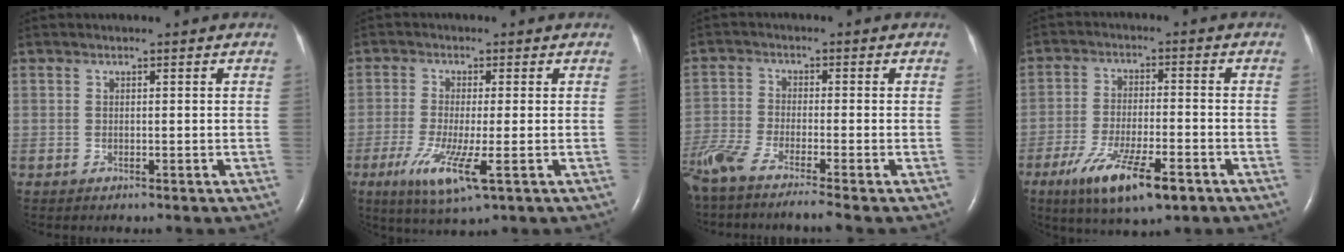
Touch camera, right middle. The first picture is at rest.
{"total": 7.9, "force": [-3.2, 0.7, 7.2], "torque": [-0.148, -0.026, -0.055]}
{"total": 9.8, "force": [-8.0, -0.4, 5.6], "torque": [-0.108, -0.028, -0.141]}
{"total": 11.4, "force": [-6.5, 2.6, 9.0], "torque": [-0.166, -0.022, -0.105]}